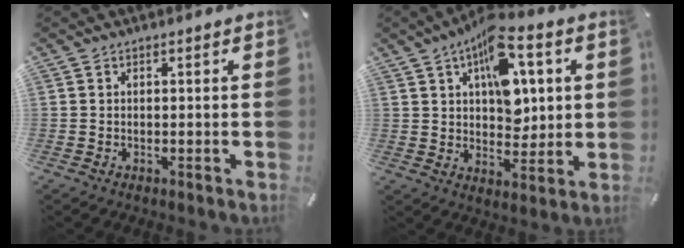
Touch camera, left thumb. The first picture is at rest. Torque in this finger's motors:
{"motor_torque": [2.47, 2.53, 1.89, -0.89, 0.22]}